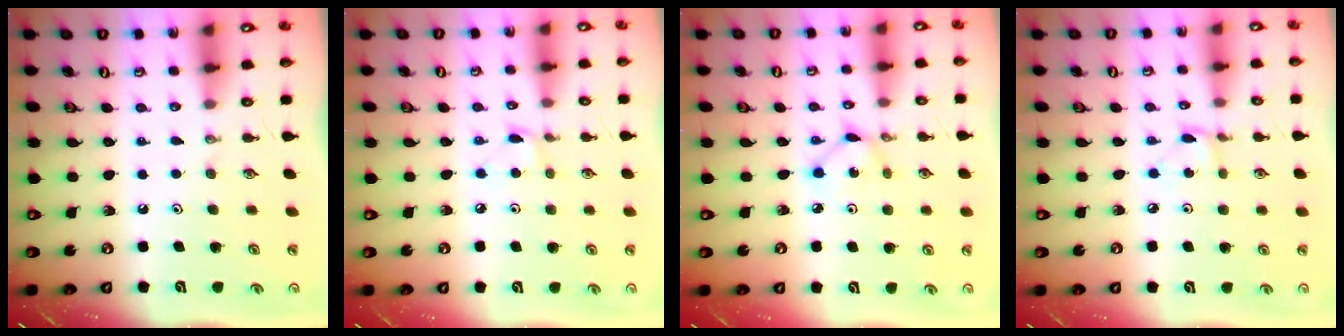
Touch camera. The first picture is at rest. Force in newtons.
{"total": 3.7, "press": 3.7, "slide": 0.4}
{"total": 2.9, "press": 2.9, "slide": 0.1}
{"total": 2.0, "press": 2.0, "slide": 0.2}